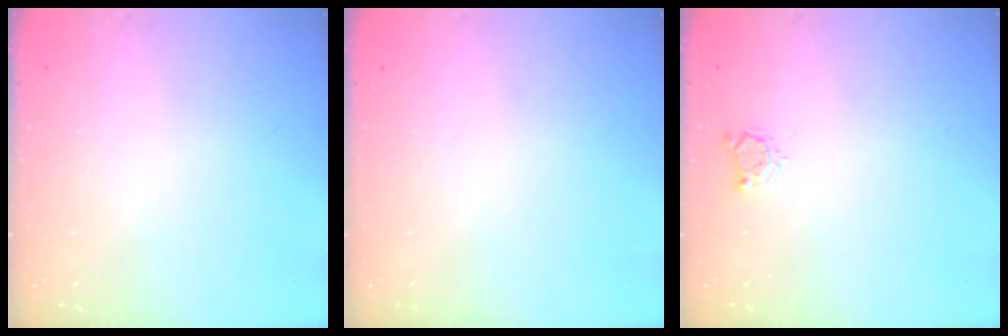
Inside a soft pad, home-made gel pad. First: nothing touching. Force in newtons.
{"total": 0.0}
{"total": 3.7, "press": 3.6, "slide": 0.6}